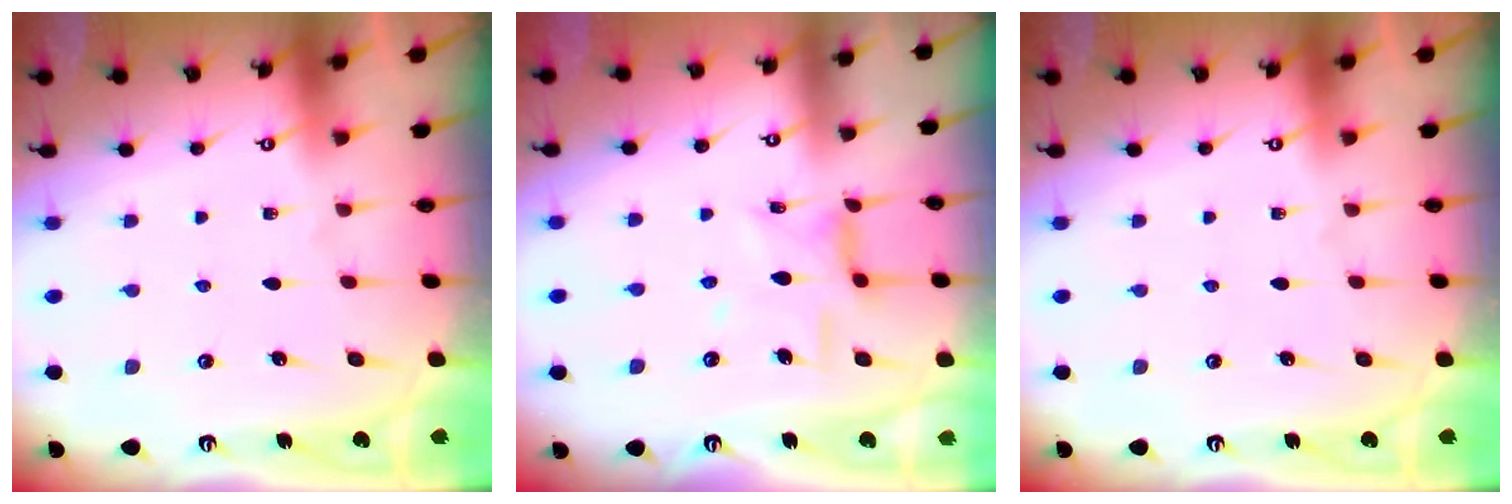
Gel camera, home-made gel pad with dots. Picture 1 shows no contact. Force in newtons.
{"total": 9.9, "press": 9.8, "slide": 0.7}
{"total": 0.0}